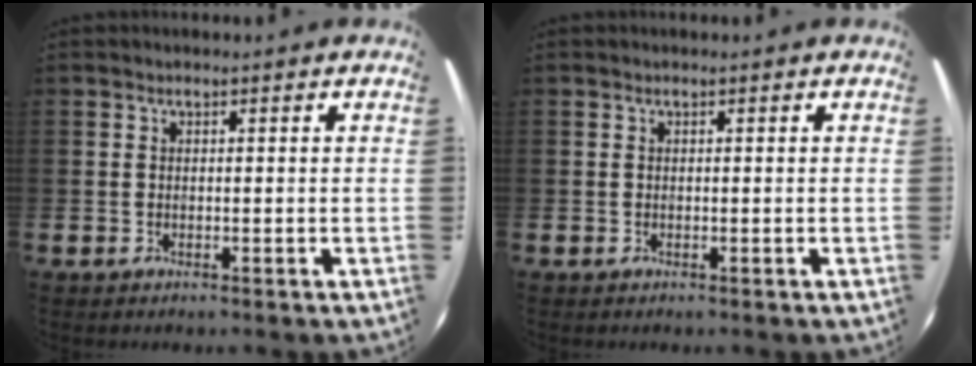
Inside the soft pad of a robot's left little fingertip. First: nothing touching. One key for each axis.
{"total": 0.0}